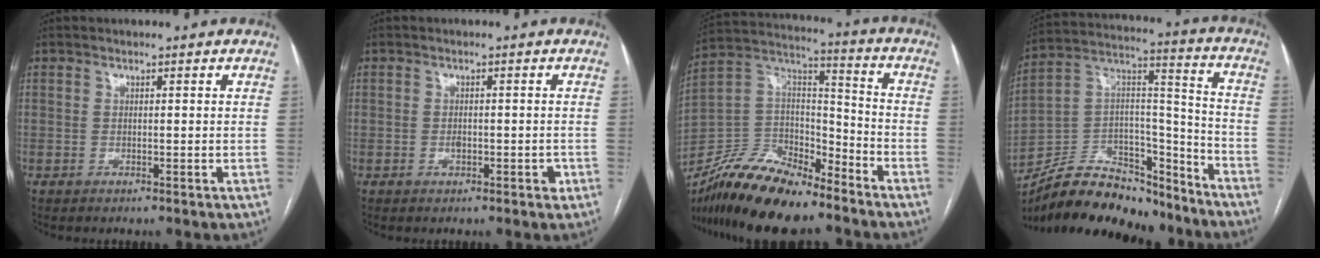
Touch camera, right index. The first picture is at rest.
{"total": 2.1, "force": [-0.8, 1.2, 1.5], "torque": [-0.021, 0.004, -0.008]}
{"total": 18.4, "force": [-15.2, 5.1, 9.1], "torque": [-0.170, 0.012, -0.281]}
{"total": 22.6, "force": [-19.2, 8.3, 8.4], "torque": [-0.159, 0.031, -0.314]}